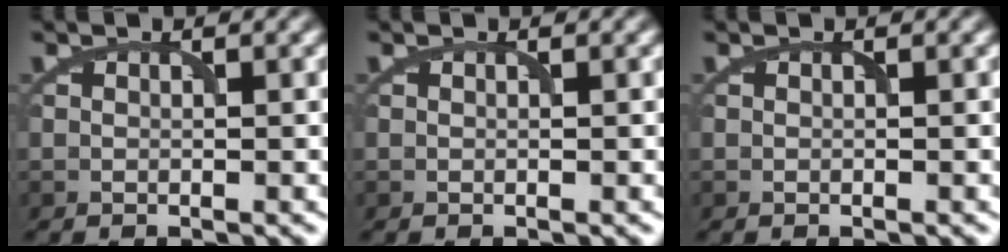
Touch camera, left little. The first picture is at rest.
{"total": 0.0}
{"total": 0.0}